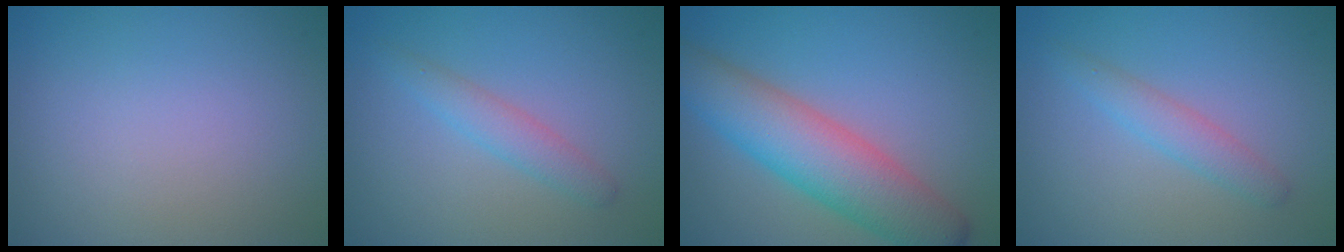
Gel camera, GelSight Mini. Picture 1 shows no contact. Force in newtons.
{"total": 2.1, "press": 2.1, "slide": 0.1}
{"total": 7.5, "press": 7.5, "slide": 0.3}
{"total": 2.1, "press": 2.1, "slide": 0.1}